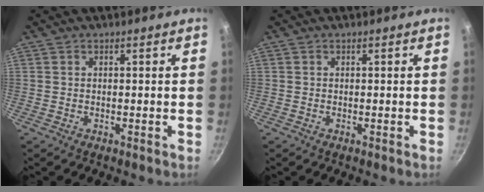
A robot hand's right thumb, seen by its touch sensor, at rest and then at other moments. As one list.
[{"total": 0.0}]